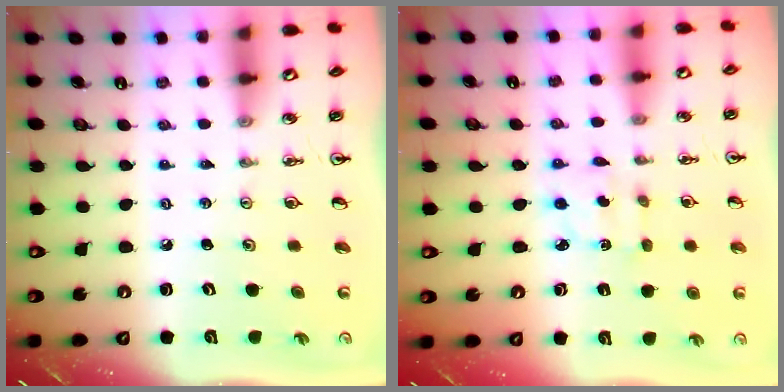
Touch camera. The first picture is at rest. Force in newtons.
{"total": 2.3, "press": 2.3, "slide": 0.2}